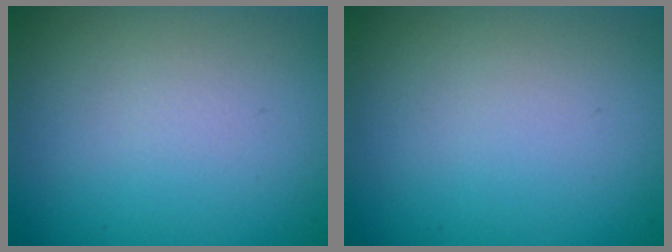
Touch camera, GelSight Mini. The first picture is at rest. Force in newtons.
{"total": 0.0}